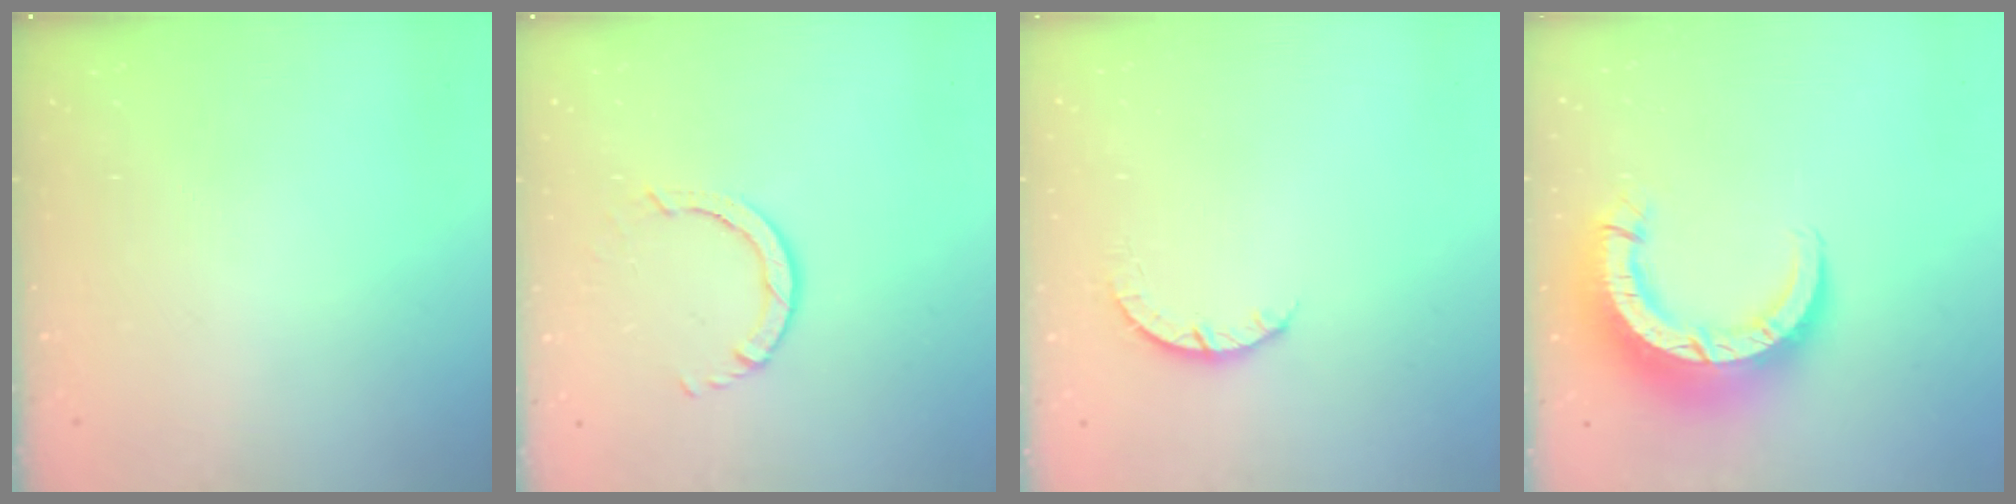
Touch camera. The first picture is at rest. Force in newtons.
{"total": 3.0, "press": 3.0, "slide": 0.4}
{"total": 3.2, "press": 3.2, "slide": 0.4}
{"total": 12.5, "press": 12.4, "slide": 1.3}